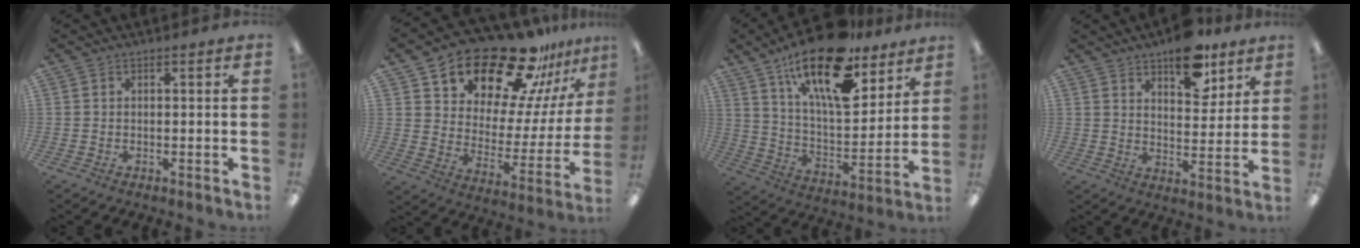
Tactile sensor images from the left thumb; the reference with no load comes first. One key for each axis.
{"total": 21.5, "fx": 18.3, "fy": 8.3, "fz": 7.7, "tx": -0.124, "ty": -0.143, "tz": 0.315}
{"total": 22.8, "fx": 15.2, "fy": 8.8, "fz": 14.6, "tx": -0.245, "ty": -0.088, "tz": 0.260}
{"total": 12.6, "fx": 9.0, "fy": 5.9, "fz": 6.5, "tx": -0.071, "ty": -0.049, "tz": 0.153}